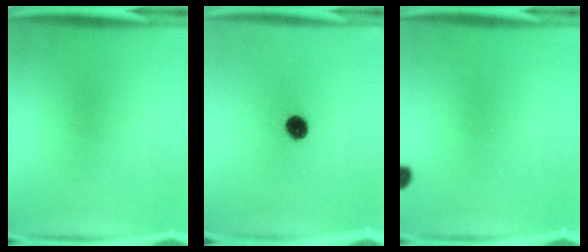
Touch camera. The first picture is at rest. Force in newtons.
{"total": 5.6}
{"total": 1.8}